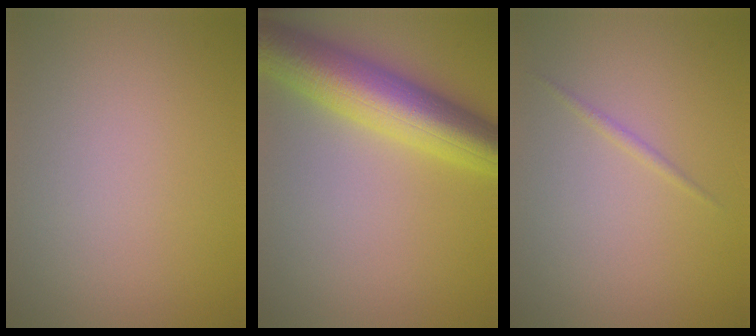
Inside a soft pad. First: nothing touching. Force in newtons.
{"total": 9.1, "press": 9.1, "slide": 0.0}
{"total": 0.6, "press": 0.6, "slide": 0.0}